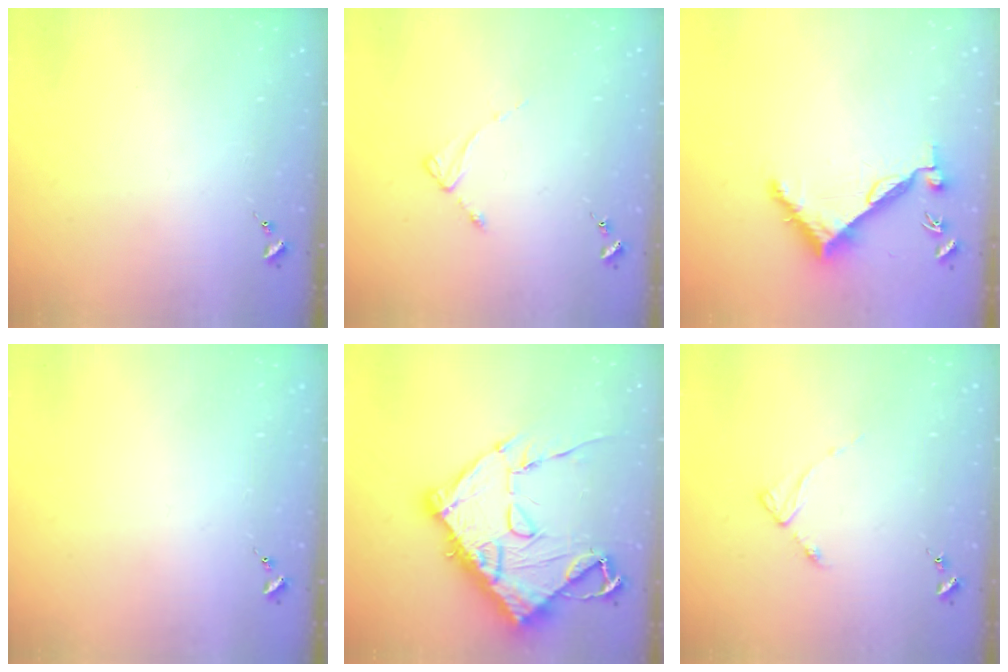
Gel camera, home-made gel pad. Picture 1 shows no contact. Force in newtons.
{"total": 2.1, "press": 2.0, "slide": 0.4}
{"total": 6.9, "press": 6.9, "slide": 0.3}
{"total": 0.0}
{"total": 20.9, "press": 20.8, "slide": 2.3}
{"total": 2.7, "press": 2.7, "slide": 0.4}